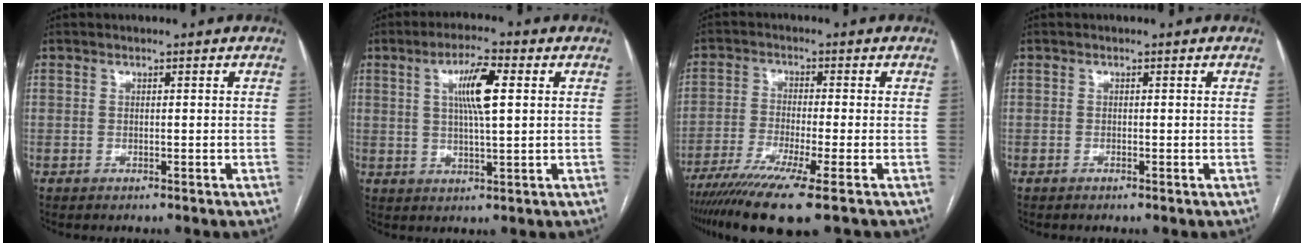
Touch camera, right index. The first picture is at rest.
{"total": 7.4, "force": [2.1, 0.9, 7.0], "torque": [-0.129, 0.007, 0.037]}
{"total": 10.8, "force": [-7.4, -0.7, 7.8], "torque": [-0.134, -0.027, -0.123]}
{"total": 0.0}